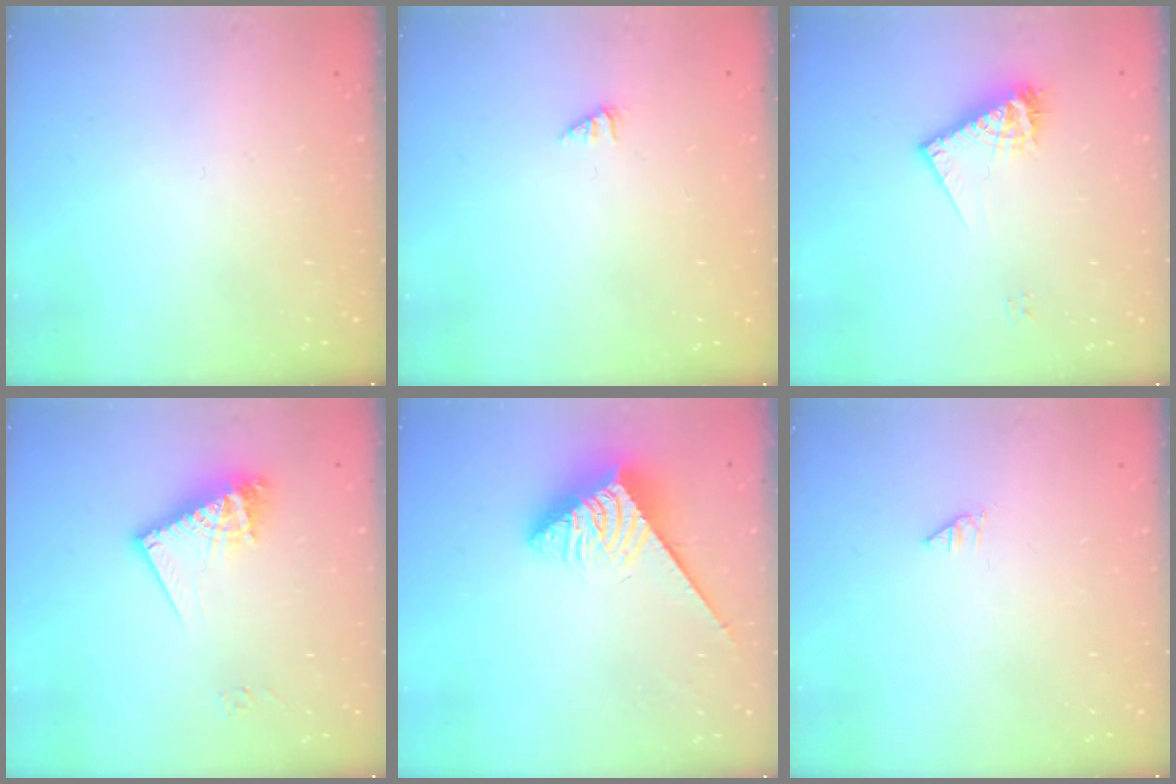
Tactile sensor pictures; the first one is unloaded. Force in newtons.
{"total": 0.7, "press": 0.7, "slide": 0.2}
{"total": 9.7, "press": 9.7, "slide": 0.4}
{"total": 13.0, "press": 12.9, "slide": 1.2}
{"total": 3.9, "press": 3.8, "slide": 0.7}
{"total": 0.0}